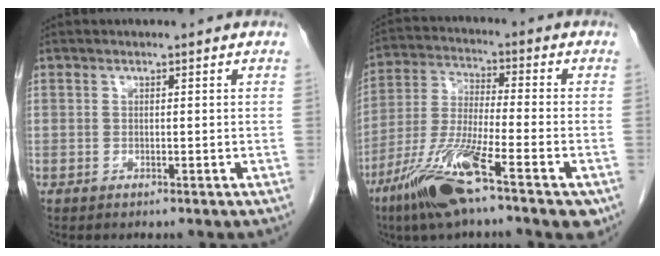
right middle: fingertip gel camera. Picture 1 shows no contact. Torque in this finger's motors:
{"motor_torque": [1.21, -0.92, 0.27, 0.18]}